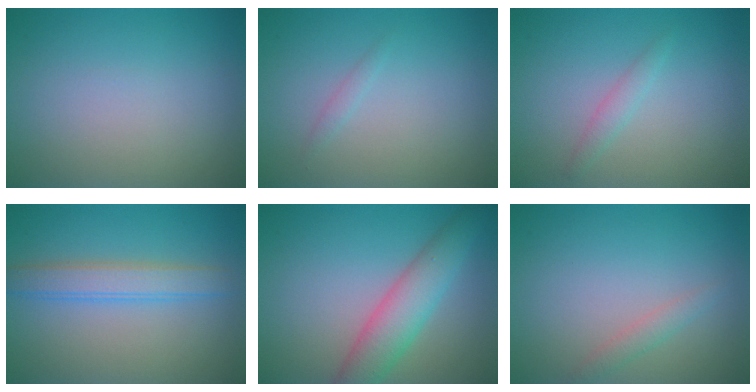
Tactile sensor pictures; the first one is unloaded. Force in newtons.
{"total": 0.7, "press": 0.7, "slide": 0.0}
{"total": 1.2, "press": 1.2, "slide": 0.0}
{"total": 3.2, "press": 3.2, "slide": 0.4}
{"total": 4.9, "press": 4.9, "slide": 0.1}
{"total": 1.3, "press": 1.3, "slide": 0.2}